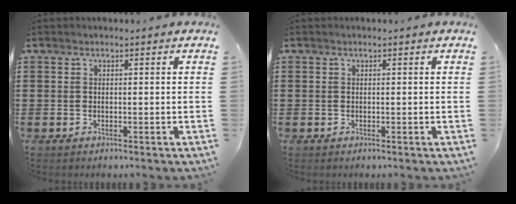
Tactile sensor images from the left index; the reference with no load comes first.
{"total": 0.0}